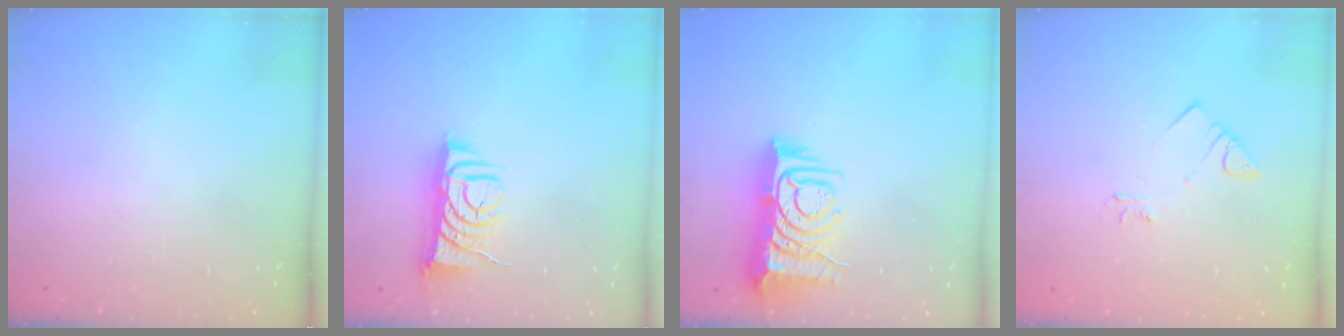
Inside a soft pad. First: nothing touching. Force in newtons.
{"total": 8.3, "press": 8.2, "slide": 1.0}
{"total": 9.5, "press": 9.4, "slide": 1.2}
{"total": 4.1, "press": 4.0, "slide": 0.7}